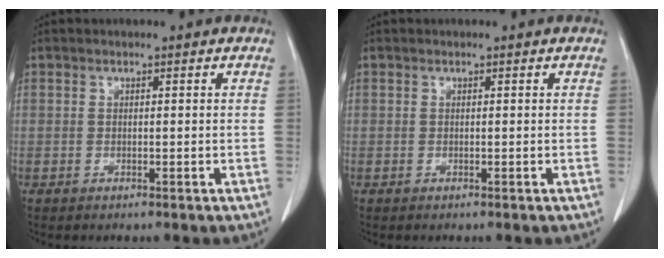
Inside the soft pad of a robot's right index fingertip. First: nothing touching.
{"total": 0.0}